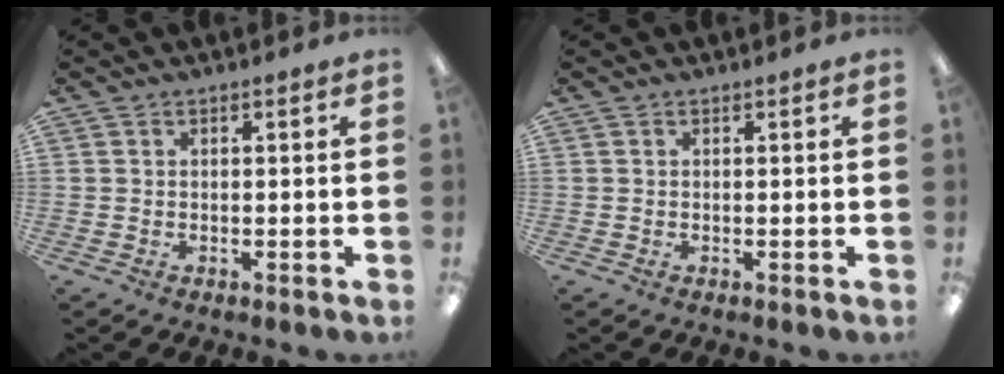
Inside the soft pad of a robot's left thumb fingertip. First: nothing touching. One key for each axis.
{"total": 0.0}